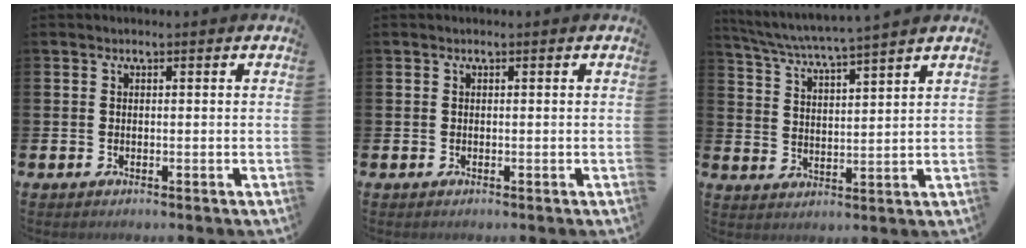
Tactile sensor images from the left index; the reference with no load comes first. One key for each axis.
{"total": 0.0}
{"total": 5.0, "fx": 4.8, "fy": -0.7, "fz": 1.3, "tx": -0.045, "ty": -0.037, "tz": 0.080}